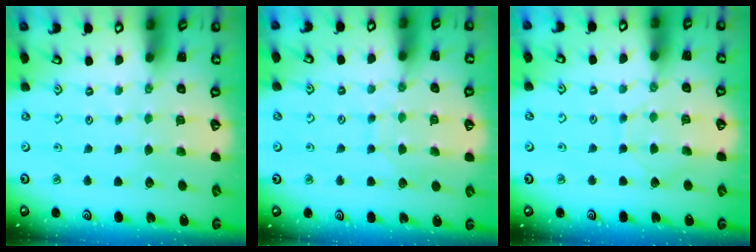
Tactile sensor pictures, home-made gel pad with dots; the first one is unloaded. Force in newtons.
{"total": 6.3, "press": 6.3, "slide": 0.5}
{"total": 5.0, "press": 4.9, "slide": 0.6}